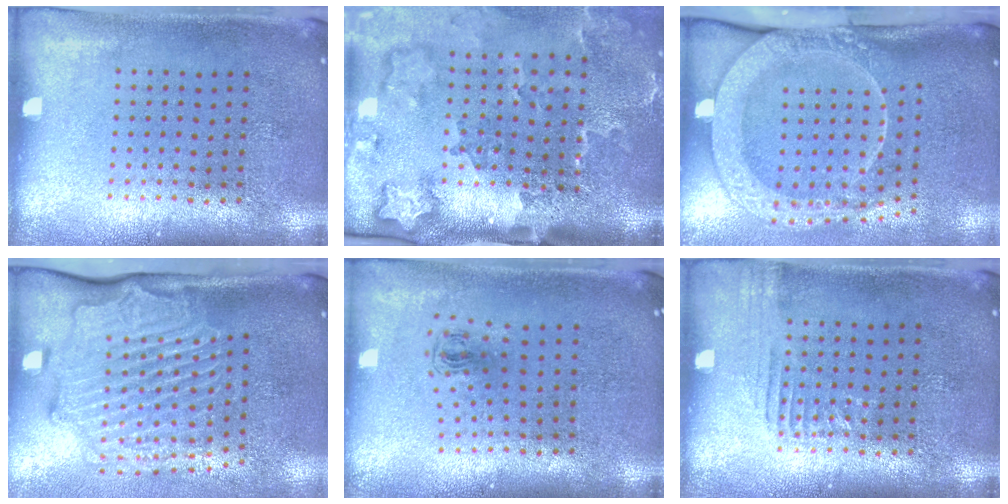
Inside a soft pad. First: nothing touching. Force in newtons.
{"total": 3.5, "press": 2.4, "slide": 2.6}
{"total": 3.0, "press": 2.1, "slide": 2.1}
{"total": 3.1, "press": 2.4, "slide": 1.9}
{"total": 0.7, "press": 0.4, "slide": 0.6}
{"total": 1.2, "press": 1.2, "slide": 0.1}